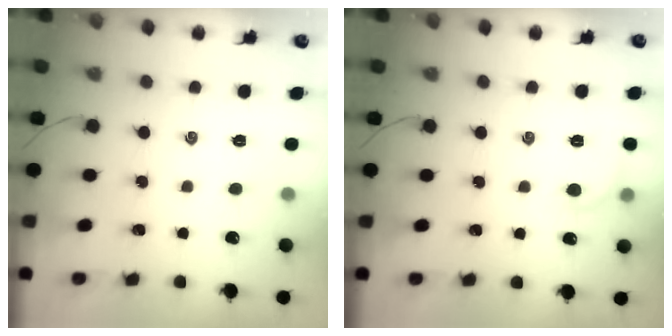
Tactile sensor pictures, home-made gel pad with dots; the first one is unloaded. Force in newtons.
{"total": 6.3, "press": 6.2, "slide": 1.2}